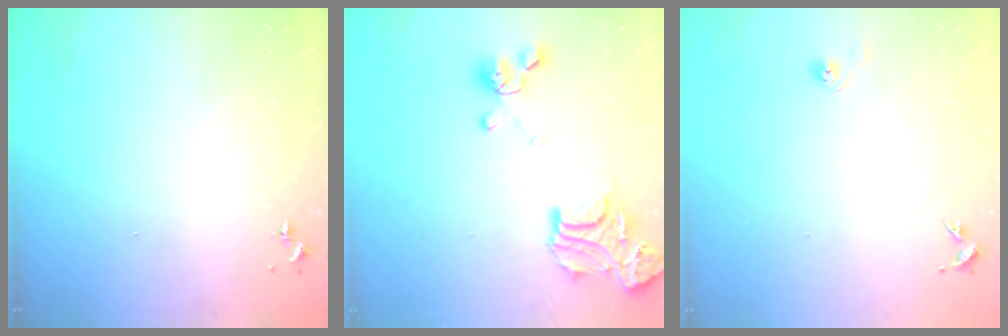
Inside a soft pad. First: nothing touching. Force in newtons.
{"total": 17.7, "press": 17.7, "slide": 1.6}
{"total": 3.8, "press": 3.7, "slide": 1.0}